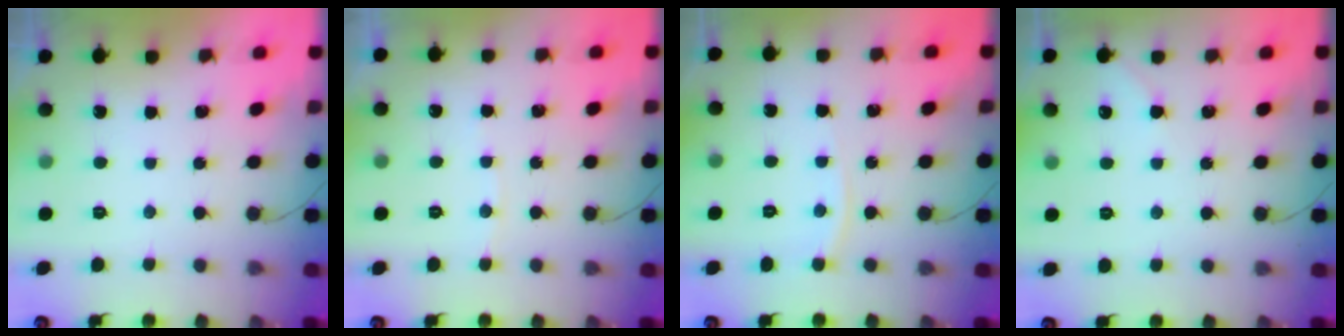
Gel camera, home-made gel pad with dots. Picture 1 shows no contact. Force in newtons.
{"total": 2.6, "press": 2.6, "slide": 0.4}
{"total": 3.3, "press": 3.3, "slide": 0.2}
{"total": 2.2, "press": 2.1, "slide": 0.3}